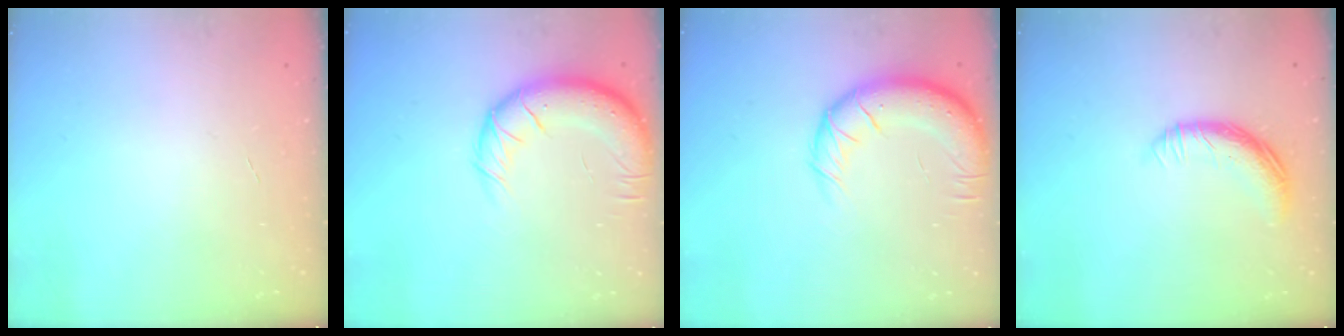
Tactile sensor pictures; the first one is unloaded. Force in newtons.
{"total": 14.0, "press": 13.6, "slide": 3.3}
{"total": 14.0, "press": 13.6, "slide": 3.3}
{"total": 11.5, "press": 11.5, "slide": 0.6}